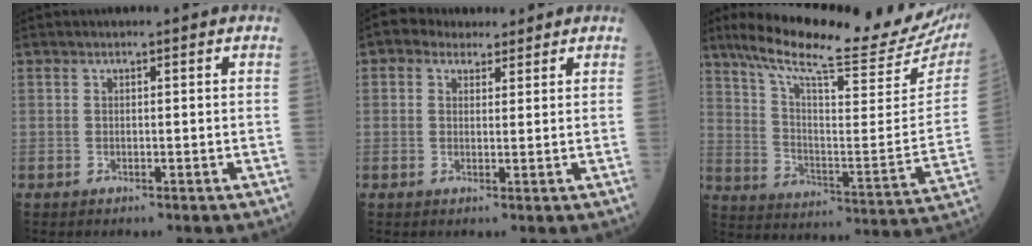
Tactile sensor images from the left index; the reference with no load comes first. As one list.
[{"total": 4.6, "force": [3.4, 2.8, 1.4], "torque": [-0.017, 0.025, 0.057]}, {"total": 26.0, "force": [22.2, 2.4, 13.2], "torque": [-0.210, -0.059, 0.304]}]